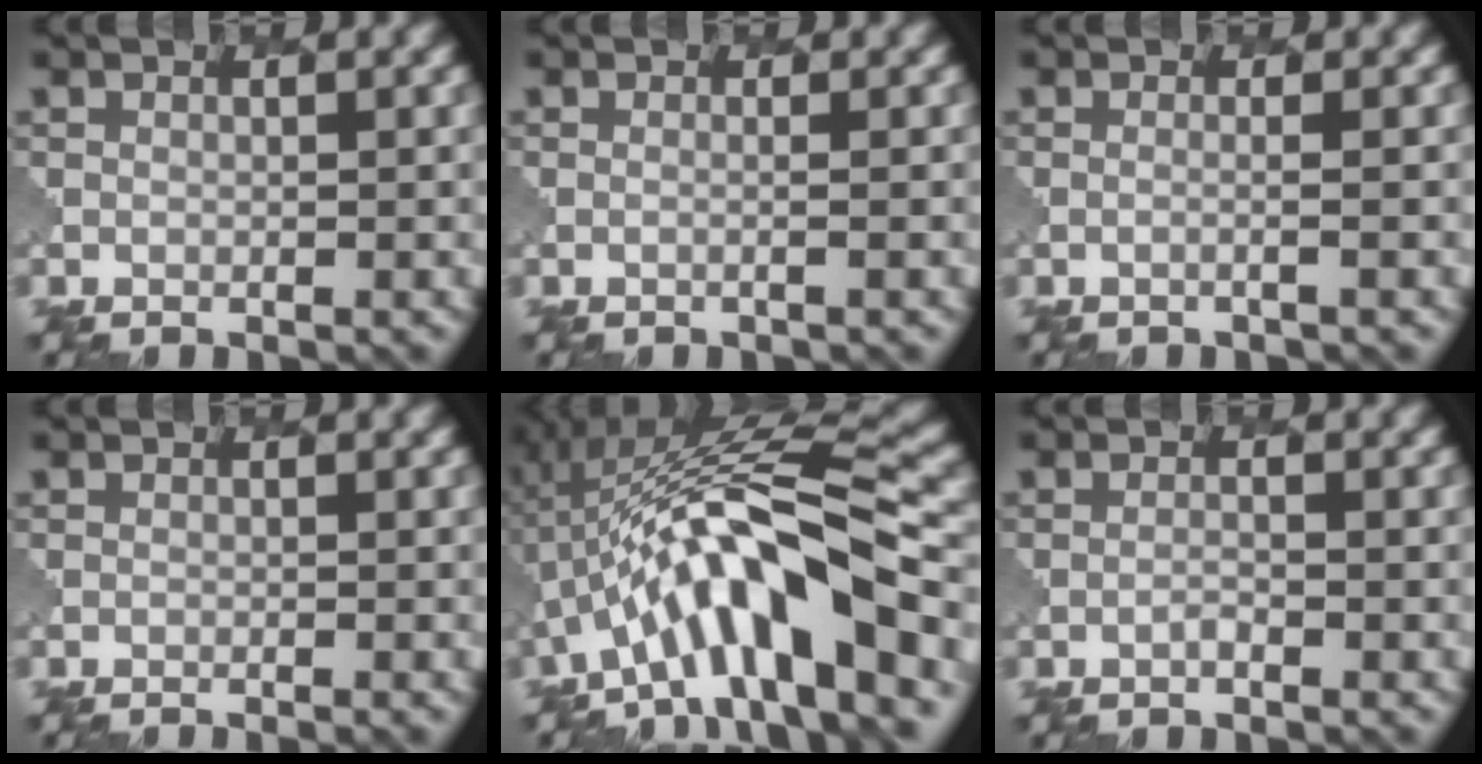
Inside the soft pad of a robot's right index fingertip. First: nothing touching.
{"total": 0.7, "force": [0.0, 0.2, 0.6], "torque": [-0.005, -0.002, -0.013]}
{"total": 0.9, "force": [-0.1, 0.3, 0.9], "torque": [-0.005, -0.001, -0.017]}
{"total": 0.7, "force": [-0.6, 0.2, 0.4], "torque": [0.006, 0.000, -0.013]}
{"total": 10.9, "force": [-3.1, 2.9, 10.1], "torque": [-0.157, 0.027, -0.050]}
{"total": 0.0}